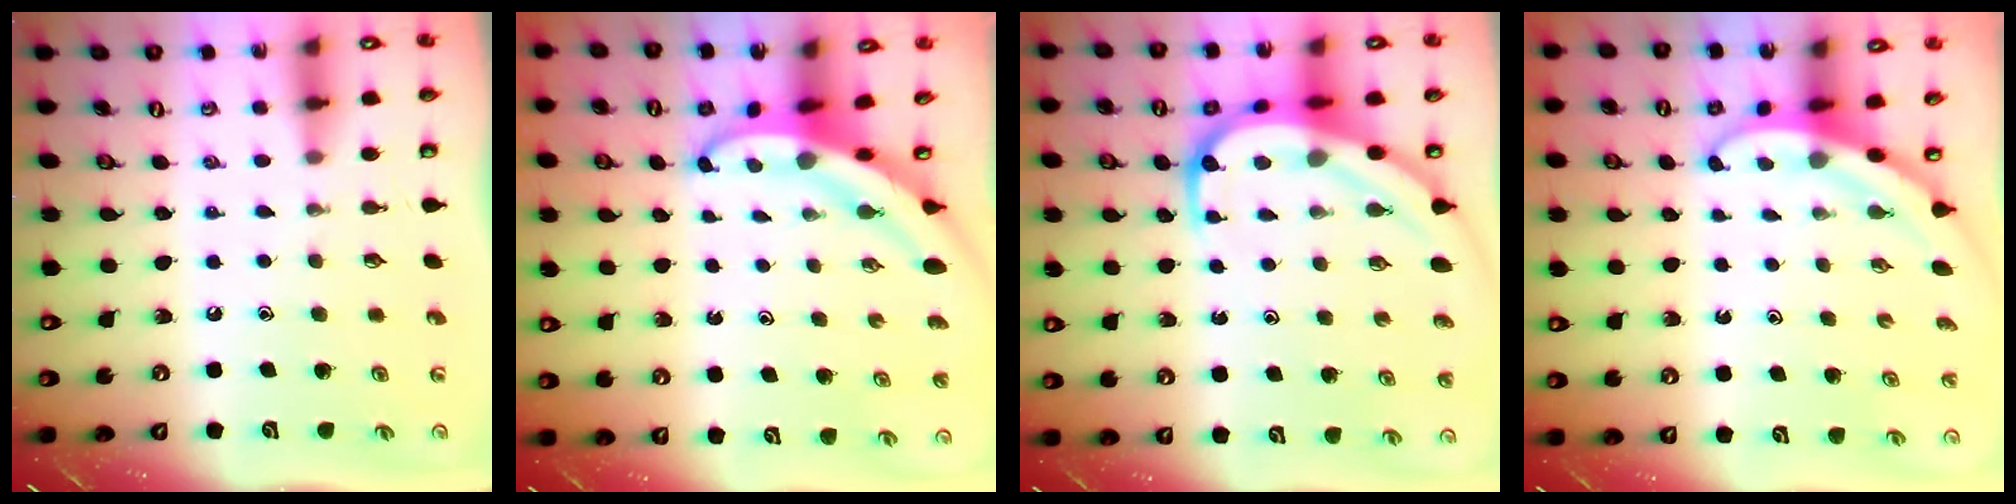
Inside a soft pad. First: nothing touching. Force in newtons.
{"total": 4.9, "press": 4.9, "slide": 0.4}
{"total": 11.3, "press": 11.3, "slide": 1.1}
{"total": 3.3, "press": 3.3, "slide": 0.2}